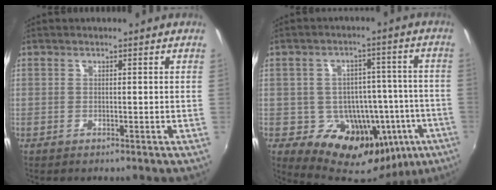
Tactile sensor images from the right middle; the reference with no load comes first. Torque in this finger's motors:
{"motor_torque": [1.42, -0.73, 0.19, 0.05]}